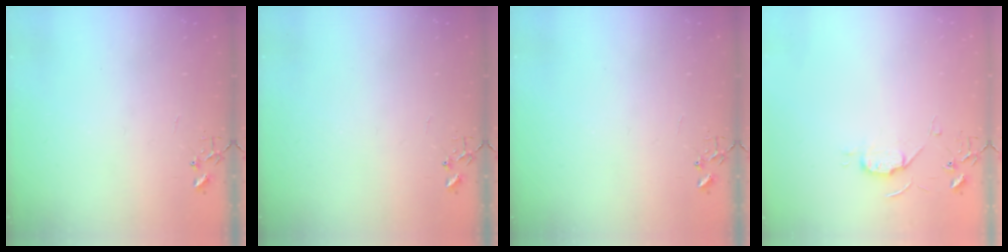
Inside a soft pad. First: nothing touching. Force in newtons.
{"total": 0.0}
{"total": 0.0}
{"total": 5.3, "press": 5.2, "slide": 0.7}